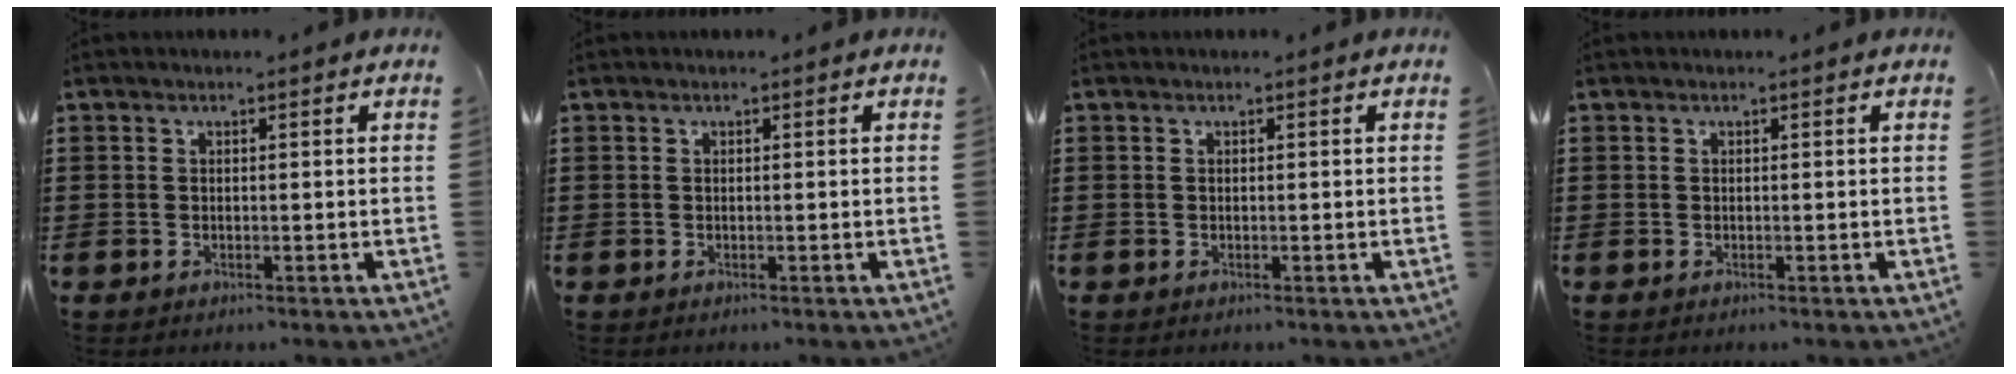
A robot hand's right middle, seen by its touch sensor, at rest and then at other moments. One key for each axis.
{"total": 0.0}
{"total": 0.0}
{"total": 0.0}